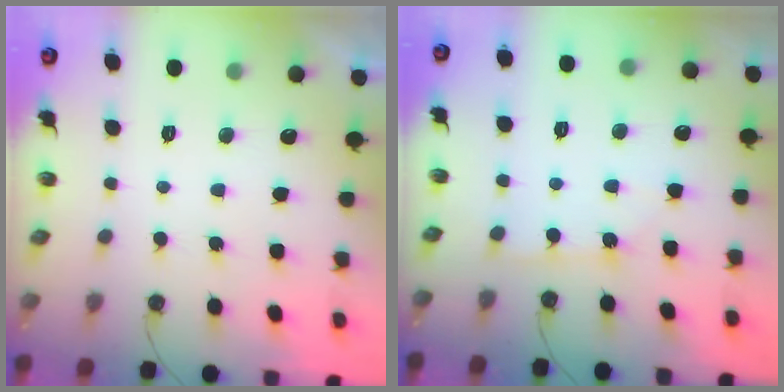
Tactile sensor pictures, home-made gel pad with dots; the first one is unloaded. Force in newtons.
{"total": 4.1, "press": 4.1, "slide": 0.5}